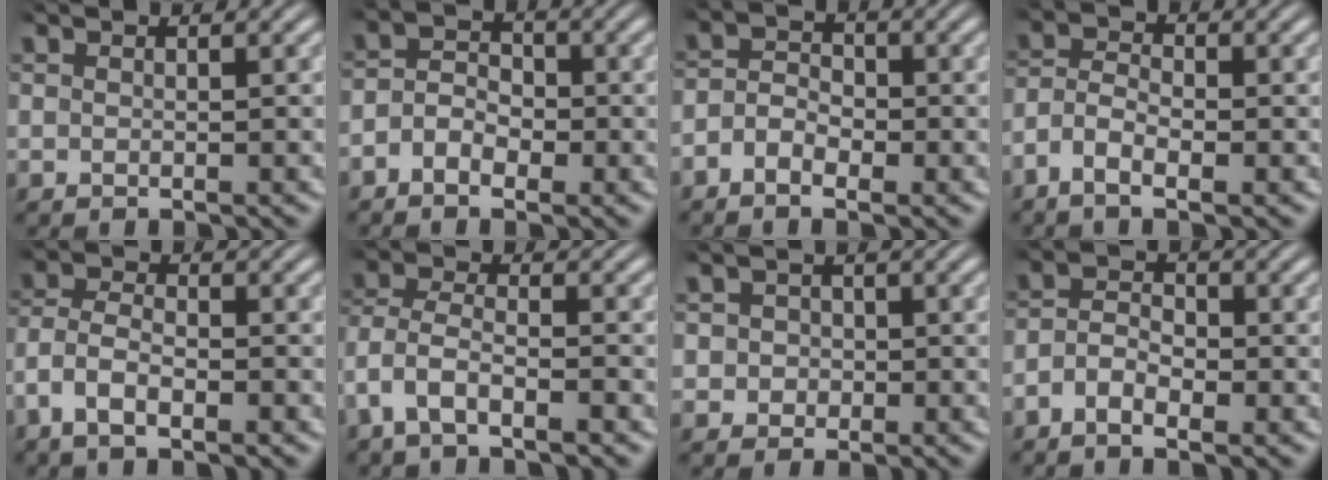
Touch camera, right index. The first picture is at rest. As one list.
[{"total": 3.9, "force": [-1.5, 3.1, 1.9], "torque": [-0.030, 0.003, -0.037]}, {"total": 3.5, "force": [-1.5, 2.8, 1.7], "torque": [-0.027, 0.001, -0.036]}, {"total": 3.8, "force": [-1.4, 2.9, 2.1], "torque": [-0.054, -0.006, -0.033]}, {"total": 4.2, "force": [-1.2, 3.3, 2.3], "torque": [-0.070, -0.014, -0.022]}, {"total": 3.7, "force": [-1.2, 2.9, 2.1], "torque": [-0.072, -0.020, -0.017]}, {"total": 3.0, "force": [-0.4, 2.9, 0.5], "torque": [-0.009, 0.004, -0.018]}, {"total": 3.7, "force": [-1.5, 2.7, 1.9], "torque": [-0.037, -0.002, -0.035]}]